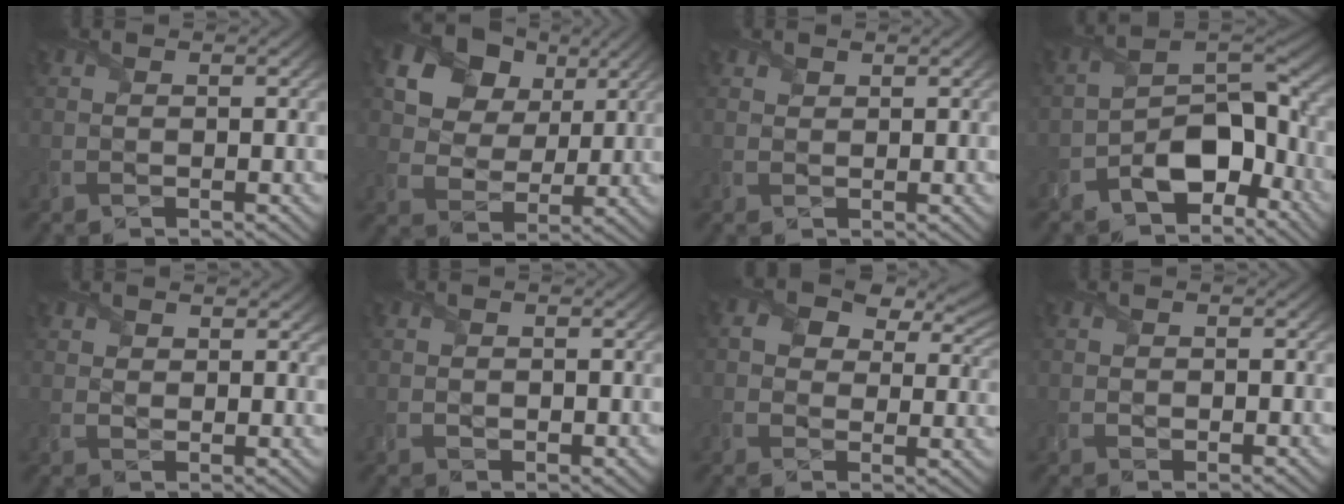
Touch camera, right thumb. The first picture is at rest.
{"total": 16.8, "force": [8.7, 11.9, 8.1], "torque": [-0.201, 0.034, 0.184]}
{"total": 0.7, "force": [0.6, 0.3, 0.1], "torque": [-0.002, -0.001, 0.013]}
{"total": 8.9, "force": [-5.2, 4.4, 5.8], "torque": [-0.085, -0.001, -0.110]}
{"total": 2.6, "force": [1.9, 1.5, 0.9], "torque": [-0.020, -0.003, 0.038]}
{"total": 0.8, "force": [-0.1, 0.5, 0.7], "torque": [-0.010, -0.004, 0.002]}
{"total": 7.7, "force": [3.9, 5.1, 4.4], "torque": [-0.085, -0.002, 0.065]}
{"total": 0.5, "force": [-0.1, 0.2, 0.5], "torque": [-0.007, -0.001, 0.001]}